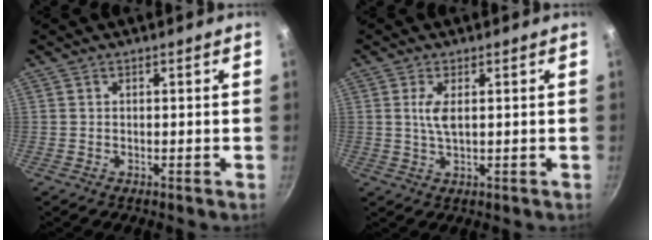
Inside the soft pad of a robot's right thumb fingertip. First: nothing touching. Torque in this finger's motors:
{"motor_torque": [0.80, 0.66, 0.83, 0.27, 0.28]}